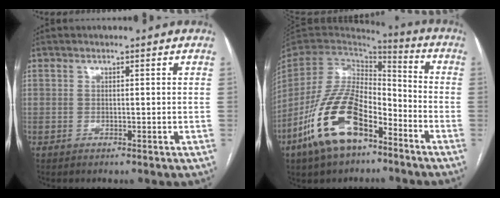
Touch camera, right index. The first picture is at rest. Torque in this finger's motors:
{"motor_torque": [0.56, -0.75, -0.13, -0.21]}